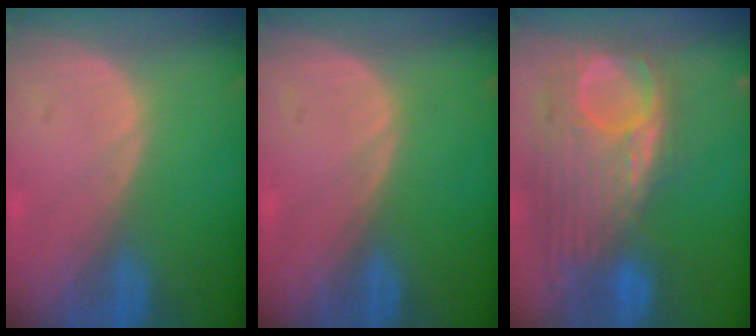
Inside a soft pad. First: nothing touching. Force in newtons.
{"total": 0.0}
{"total": 12.2, "press": 10.4, "slide": 6.3}